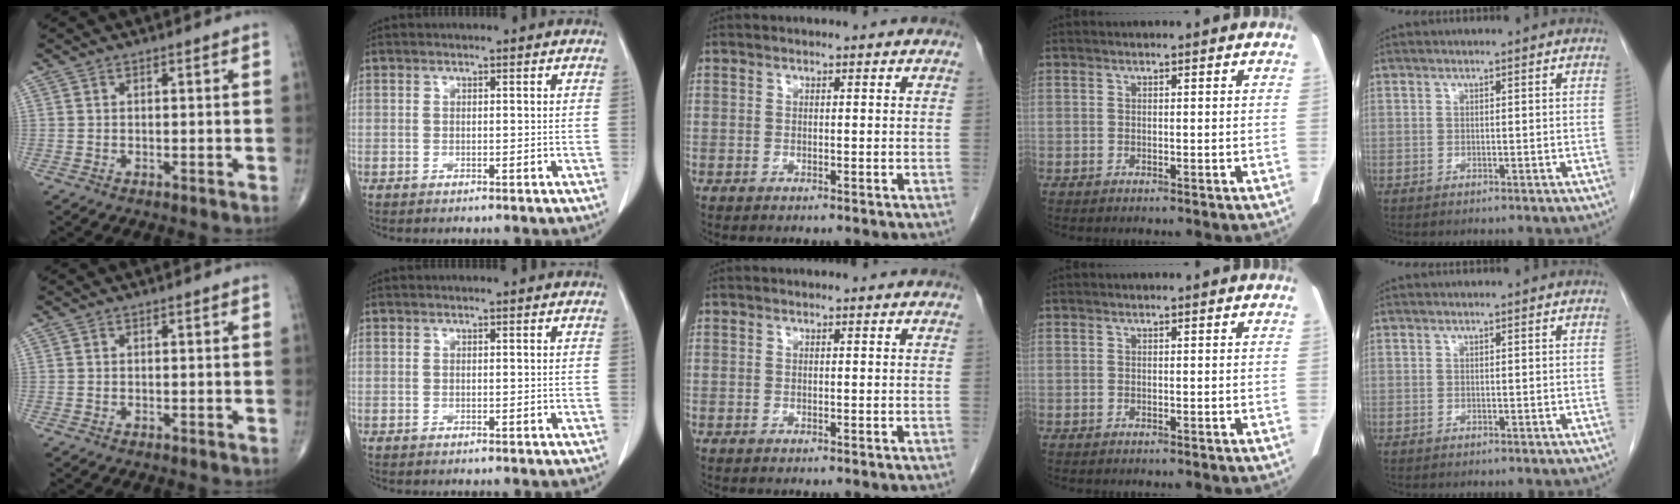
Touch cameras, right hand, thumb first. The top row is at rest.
{}